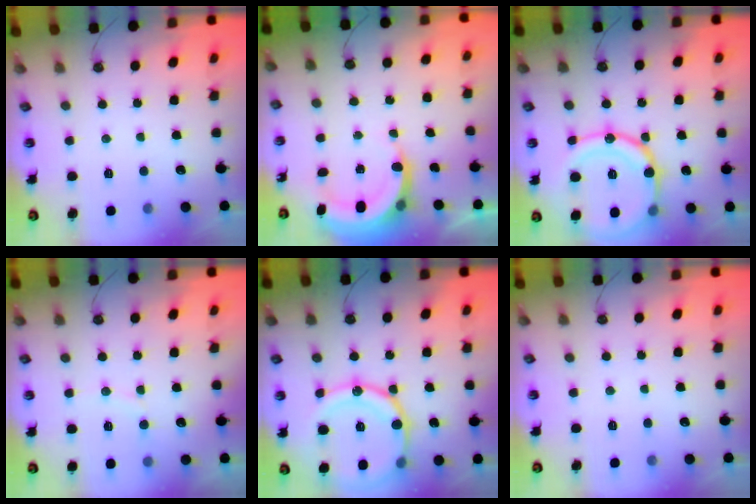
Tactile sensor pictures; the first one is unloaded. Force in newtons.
{"total": 5.7, "press": 5.7, "slide": 0.6}
{"total": 21.3, "press": 21.0, "slide": 3.8}
{"total": 5.5, "press": 5.4, "slide": 1.1}
{"total": 19.1, "press": 18.8, "slide": 3.4}
{"total": 0.0}